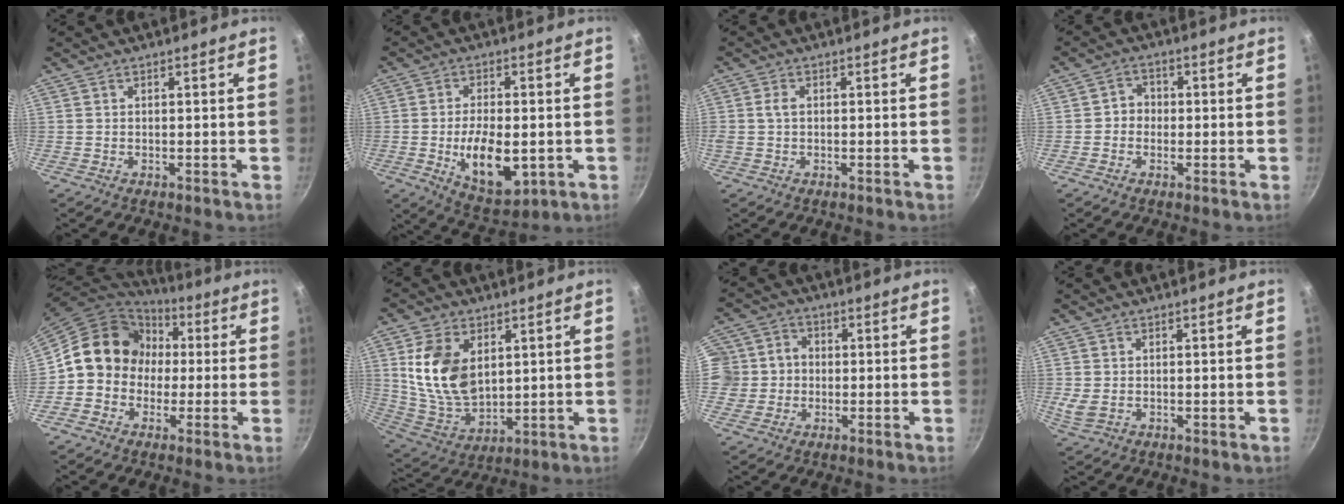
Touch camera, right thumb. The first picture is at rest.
{"total": 12.7, "force": [-2.2, 6.6, 10.6], "torque": [-0.157, -0.003, -0.021]}
{"total": 1.8, "force": [0.0, 1.3, 1.3], "torque": [-0.026, 0.004, -0.002]}
{"total": 3.3, "force": [-0.5, 3.0, 1.2], "torque": [0.004, 0.009, -0.016]}
{"total": 13.8, "force": [0.7, 12.3, 6.2], "torque": [-0.059, 0.034, -0.007]}
{"total": 14.8, "force": [3.8, 9.8, 10.5], "torque": [-0.179, -0.030, 0.085]}
{"total": 8.3, "force": [-0.4, 7.9, 2.7], "torque": [-0.017, 0.012, -0.024]}
{"total": 3.0, "force": [0.2, 2.1, 2.1], "torque": [-0.041, -0.003, 0.010]}